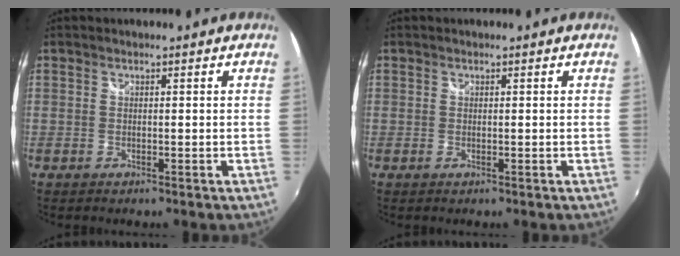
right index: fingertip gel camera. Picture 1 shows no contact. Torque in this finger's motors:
{"motor_torque": [0.00, 0.18, -0.06, 0.00]}